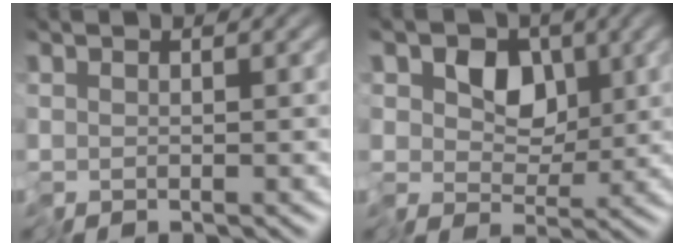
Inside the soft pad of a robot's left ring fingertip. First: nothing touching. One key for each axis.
{"total": 3.8, "fx": 0.2, "fy": 3.1, "fz": 2.2, "tx": -0.027, "ty": -0.005, "tz": -0.011}